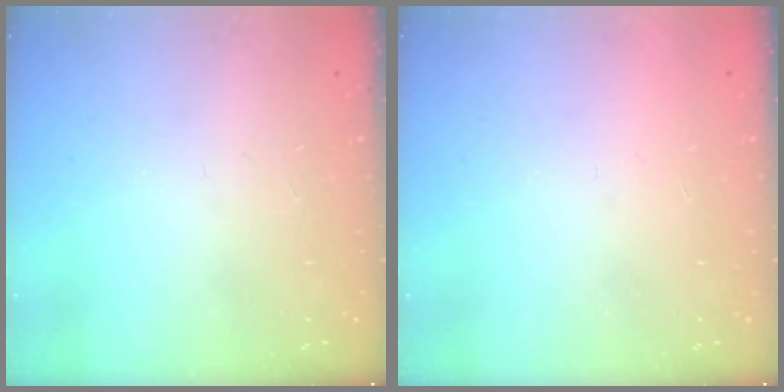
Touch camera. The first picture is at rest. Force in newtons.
{"total": 1.5, "press": 1.5, "slide": 0.1}